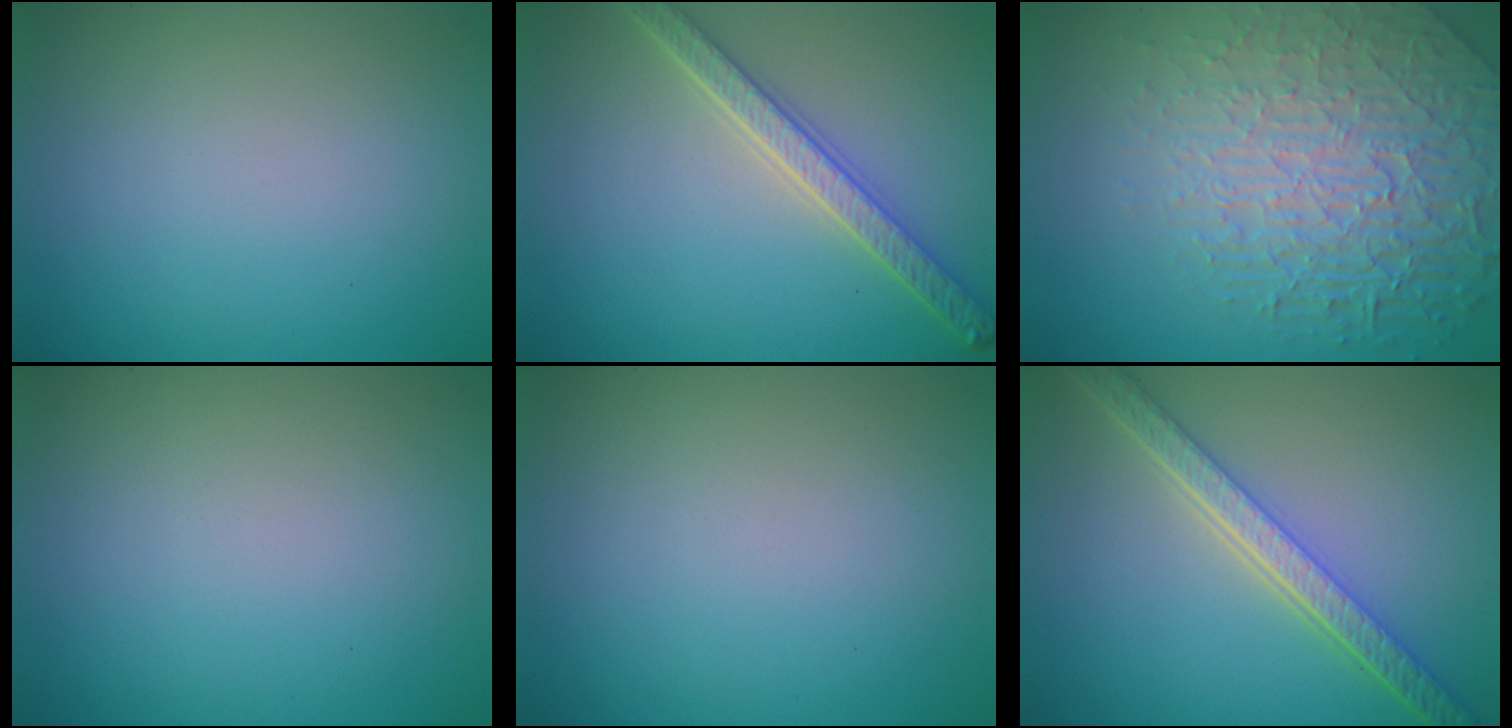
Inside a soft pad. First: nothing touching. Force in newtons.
{"total": 4.2, "press": 3.5, "slide": 2.3}
{"total": 7.8, "press": 5.9, "slide": 5.1}
{"total": 0.0}
{"total": 0.0}
{"total": 5.7, "press": 4.4, "slide": 3.6}